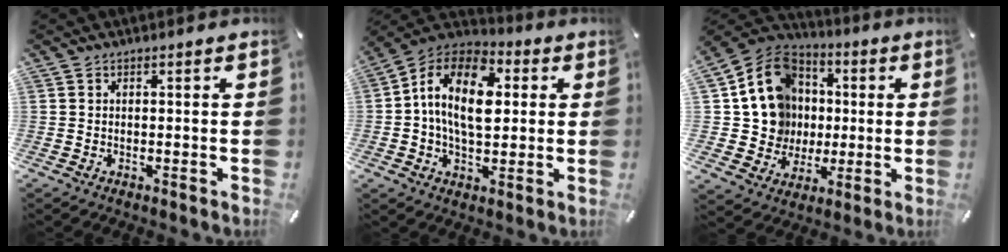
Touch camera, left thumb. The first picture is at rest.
{"total": 15.0, "force": [1.6, 9.9, 11.1], "torque": [-0.219, -0.004, 0.024]}
{"total": 16.3, "force": [2.2, 15.2, 5.5], "torque": [-0.101, -0.009, 0.055]}